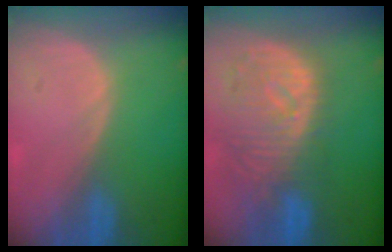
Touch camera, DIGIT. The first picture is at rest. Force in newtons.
{"total": 11.0, "press": 9.7, "slide": 5.3}